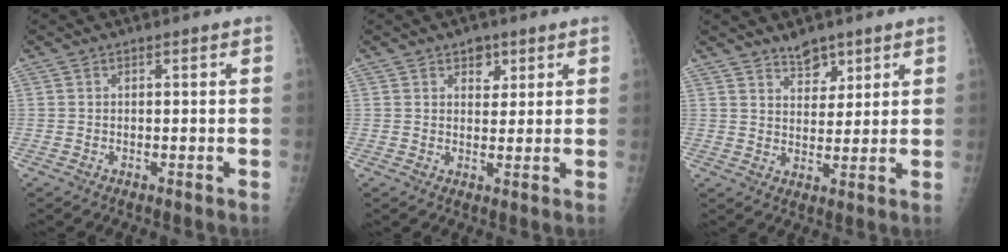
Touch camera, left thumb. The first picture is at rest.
{"total": 3.5, "force": [2.0, 2.4, 1.6], "torque": [0.001, -0.010, 0.029]}
{"total": 5.1, "force": [3.8, 2.6, 2.0], "torque": [-0.009, -0.029, 0.066]}